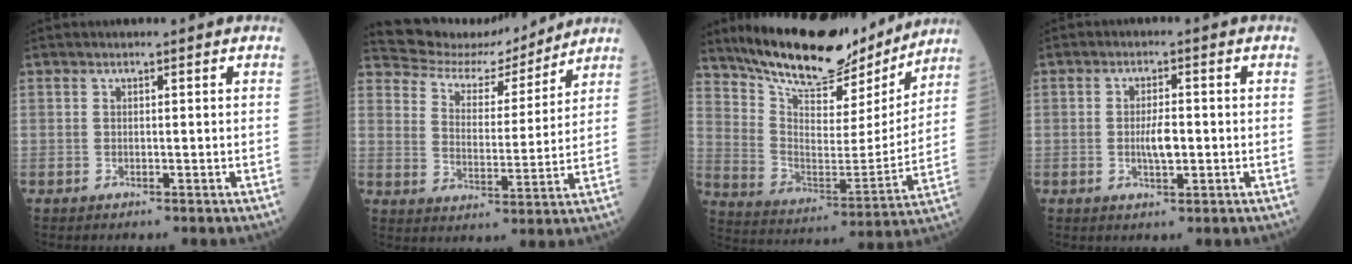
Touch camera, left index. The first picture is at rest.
{"total": 11.4, "force": [11.1, 2.2, 1.0], "torque": [-0.026, -0.003, 0.179]}
{"total": 19.8, "force": [17.5, 5.6, 7.6], "torque": [-0.132, -0.018, 0.275]}
{"total": 3.4, "force": [-0.6, 1.0, 3.2], "torque": [-0.060, -0.003, -0.011]}